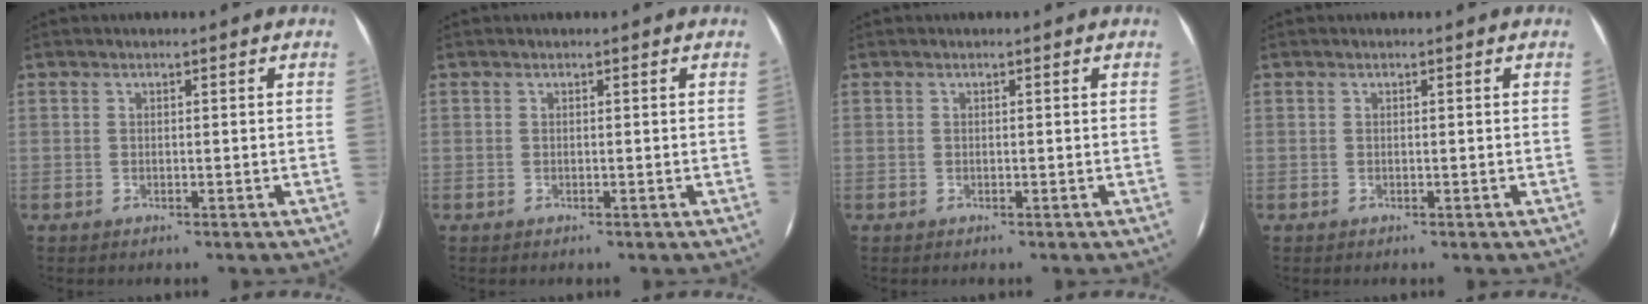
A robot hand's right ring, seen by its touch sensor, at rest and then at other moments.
{"total": 0.0}
{"total": 0.0}
{"total": 0.0}